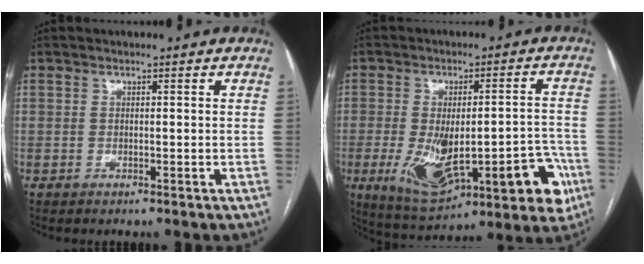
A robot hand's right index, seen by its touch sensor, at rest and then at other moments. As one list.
[{"total": 18.7, "force": [-5.6, 6.8, 16.5], "torque": [-0.214, 0.015, -0.056]}]